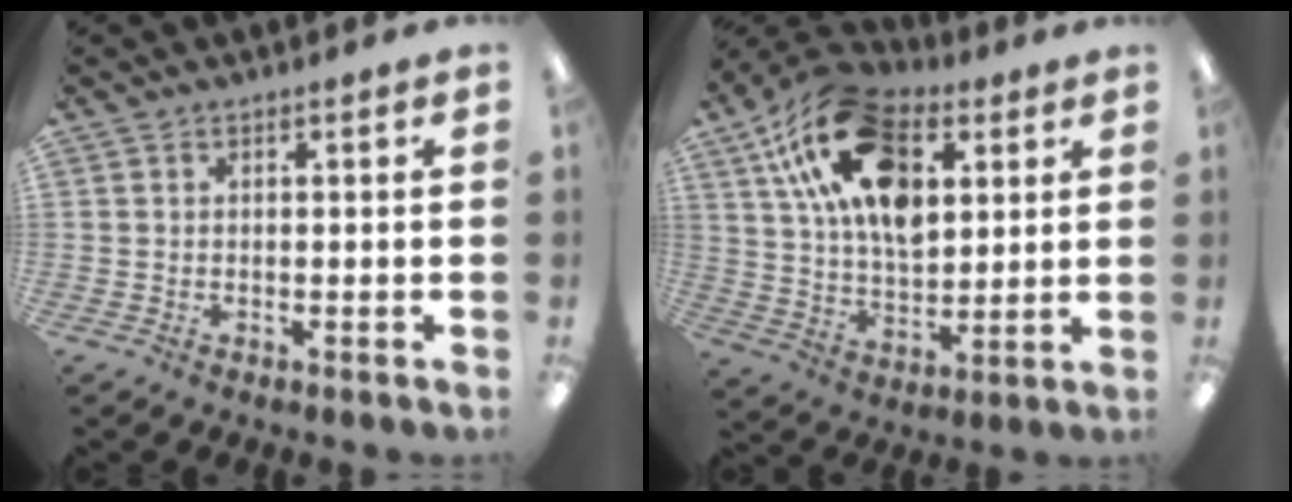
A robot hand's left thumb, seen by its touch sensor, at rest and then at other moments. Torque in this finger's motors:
{"motor_torque": [1.89, 2.81, 1.41, -1.36, 0.27]}